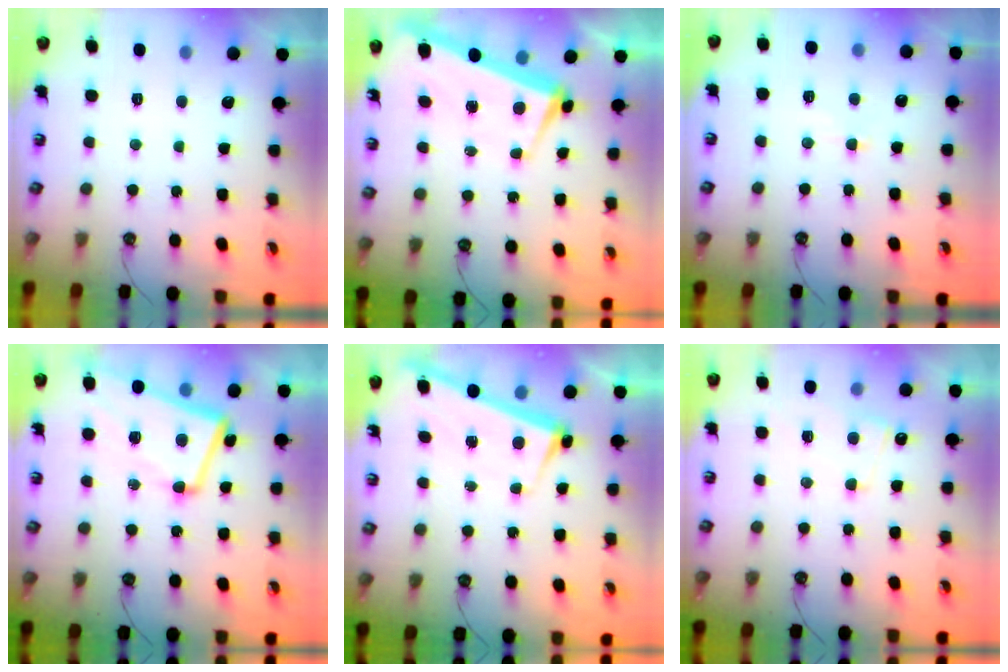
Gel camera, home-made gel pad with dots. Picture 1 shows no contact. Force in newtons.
{"total": 2.1, "press": 1.8, "slide": 1.1}
{"total": 0.6, "press": 0.3, "slide": 0.5}
{"total": 5.0, "press": 4.6, "slide": 1.7}
{"total": 2.8, "press": 2.7, "slide": 0.4}
{"total": 1.1, "press": 0.9, "slide": 0.5}